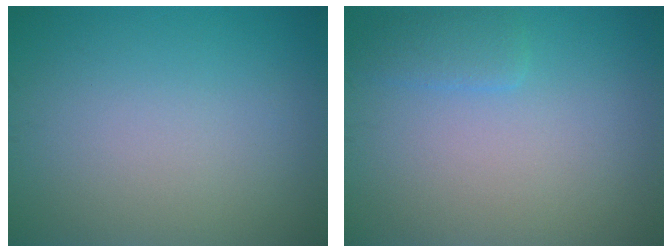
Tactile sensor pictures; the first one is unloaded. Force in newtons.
{"total": 1.6, "press": 1.5, "slide": 0.2}